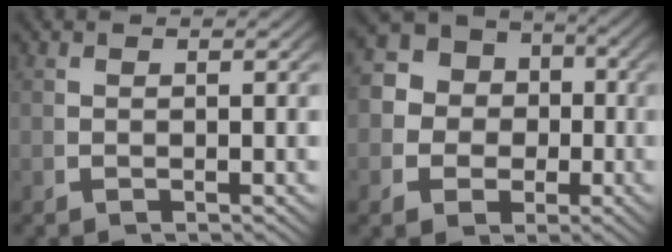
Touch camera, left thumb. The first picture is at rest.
{"total": 11.3, "force": [1.0, 9.7, 5.7], "torque": [-0.132, -0.013, 0.012]}